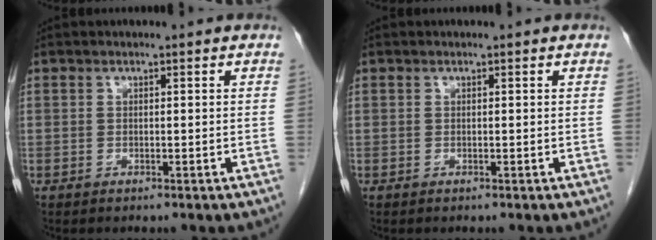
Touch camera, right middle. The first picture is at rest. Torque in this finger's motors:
{"motor_torque": [0.31, -0.11, 0.03, 0.00]}